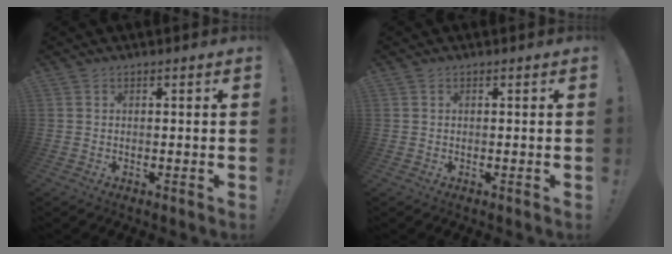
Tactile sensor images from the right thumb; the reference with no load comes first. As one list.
[{"total": 0.0}]